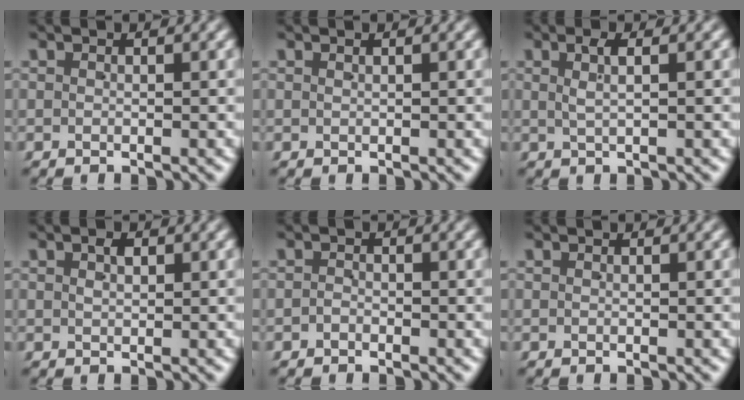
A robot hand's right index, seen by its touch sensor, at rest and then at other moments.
{"total": 0.0}
{"total": 1.9, "force": [0.6, 0.2, 1.8], "torque": [-0.029, 0.003, 0.012]}
{"total": 1.2, "force": [0.4, 0.6, 0.9], "torque": [-0.010, -0.001, 0.009]}
{"total": 1.0, "force": [-0.9, 0.3, -0.2], "torque": [0.008, -0.004, -0.017]}
{"total": 0.0}